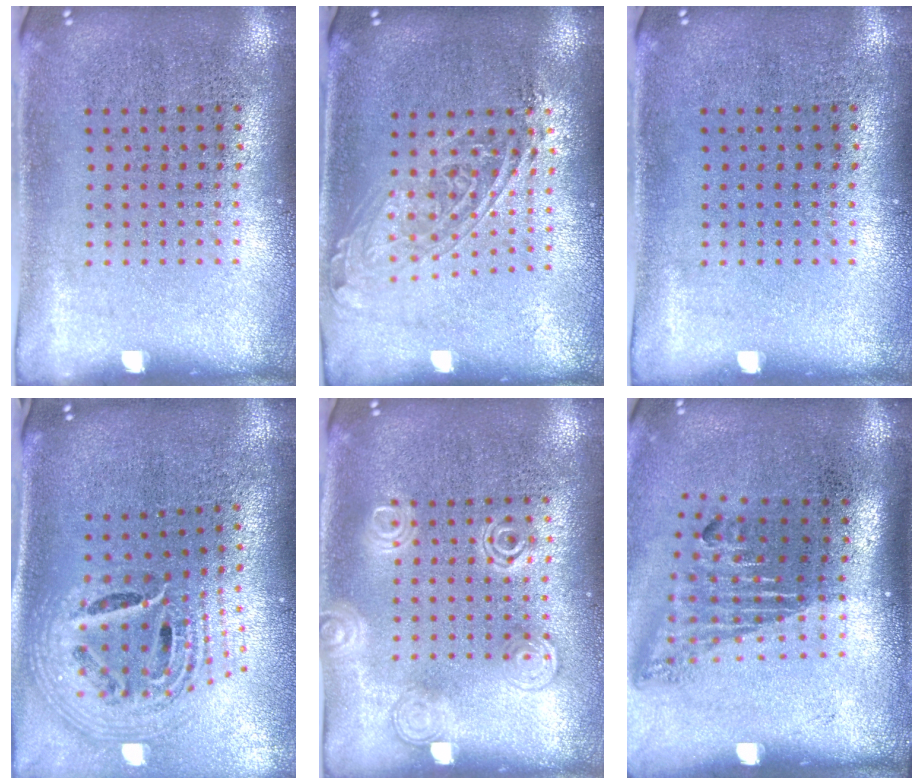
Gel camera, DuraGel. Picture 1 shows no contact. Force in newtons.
{"total": 1.6, "press": 1.3, "slide": 0.9}
{"total": 0.0}
{"total": 2.6, "press": 1.8, "slide": 1.9}
{"total": 2.3, "press": 2.2, "slide": 0.3}
{"total": 1.7, "press": 1.1, "slide": 1.3}